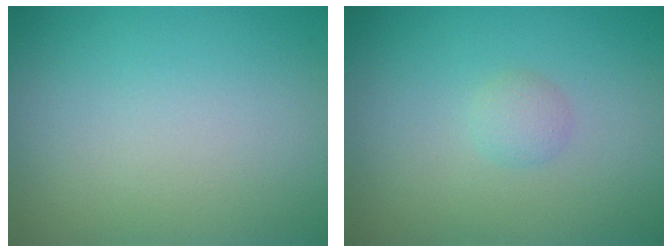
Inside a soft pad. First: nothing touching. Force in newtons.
{"total": 1.0, "press": 1.0, "slide": 0.0}